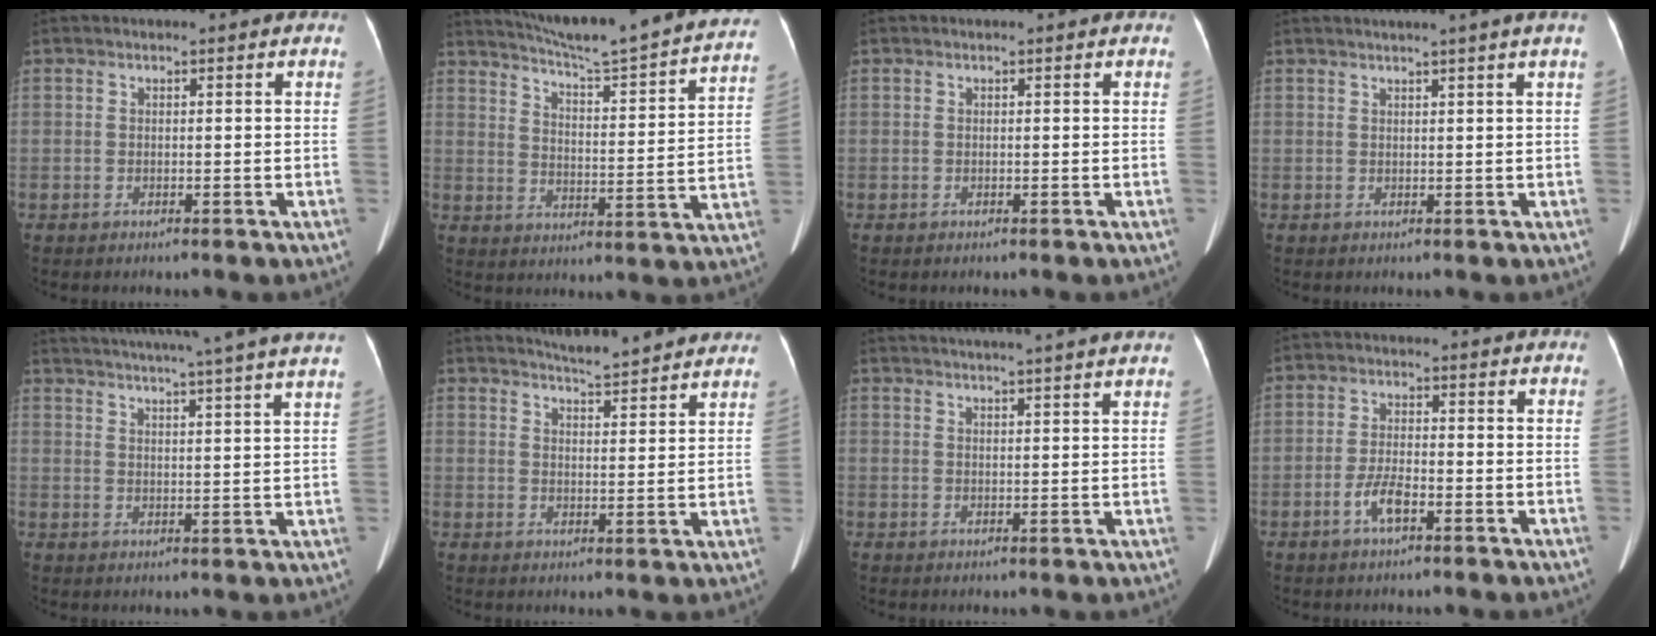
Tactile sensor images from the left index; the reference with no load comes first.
{"total": 25.7, "force": [23.2, 0.2, 11.0], "torque": [-0.172, -0.060, 0.297]}
{"total": 0.0}
{"total": 3.6, "force": [2.7, -1.3, 2.0], "torque": [-0.025, 0.006, 0.039]}
{"total": 24.2, "force": [21.6, -1.4, 10.8], "torque": [-0.177, -0.022, 0.277]}
{"total": 10.6, "force": [9.9, 0.6, 3.8], "torque": [-0.054, 0.004, 0.121]}
{"total": 14.3, "force": [12.8, -0.6, 6.3], "torque": [-0.105, 0.013, 0.161]}
{"total": 4.0, "force": [-2.1, 1.0, 3.2], "torque": [-0.067, 0.001, -0.041]}